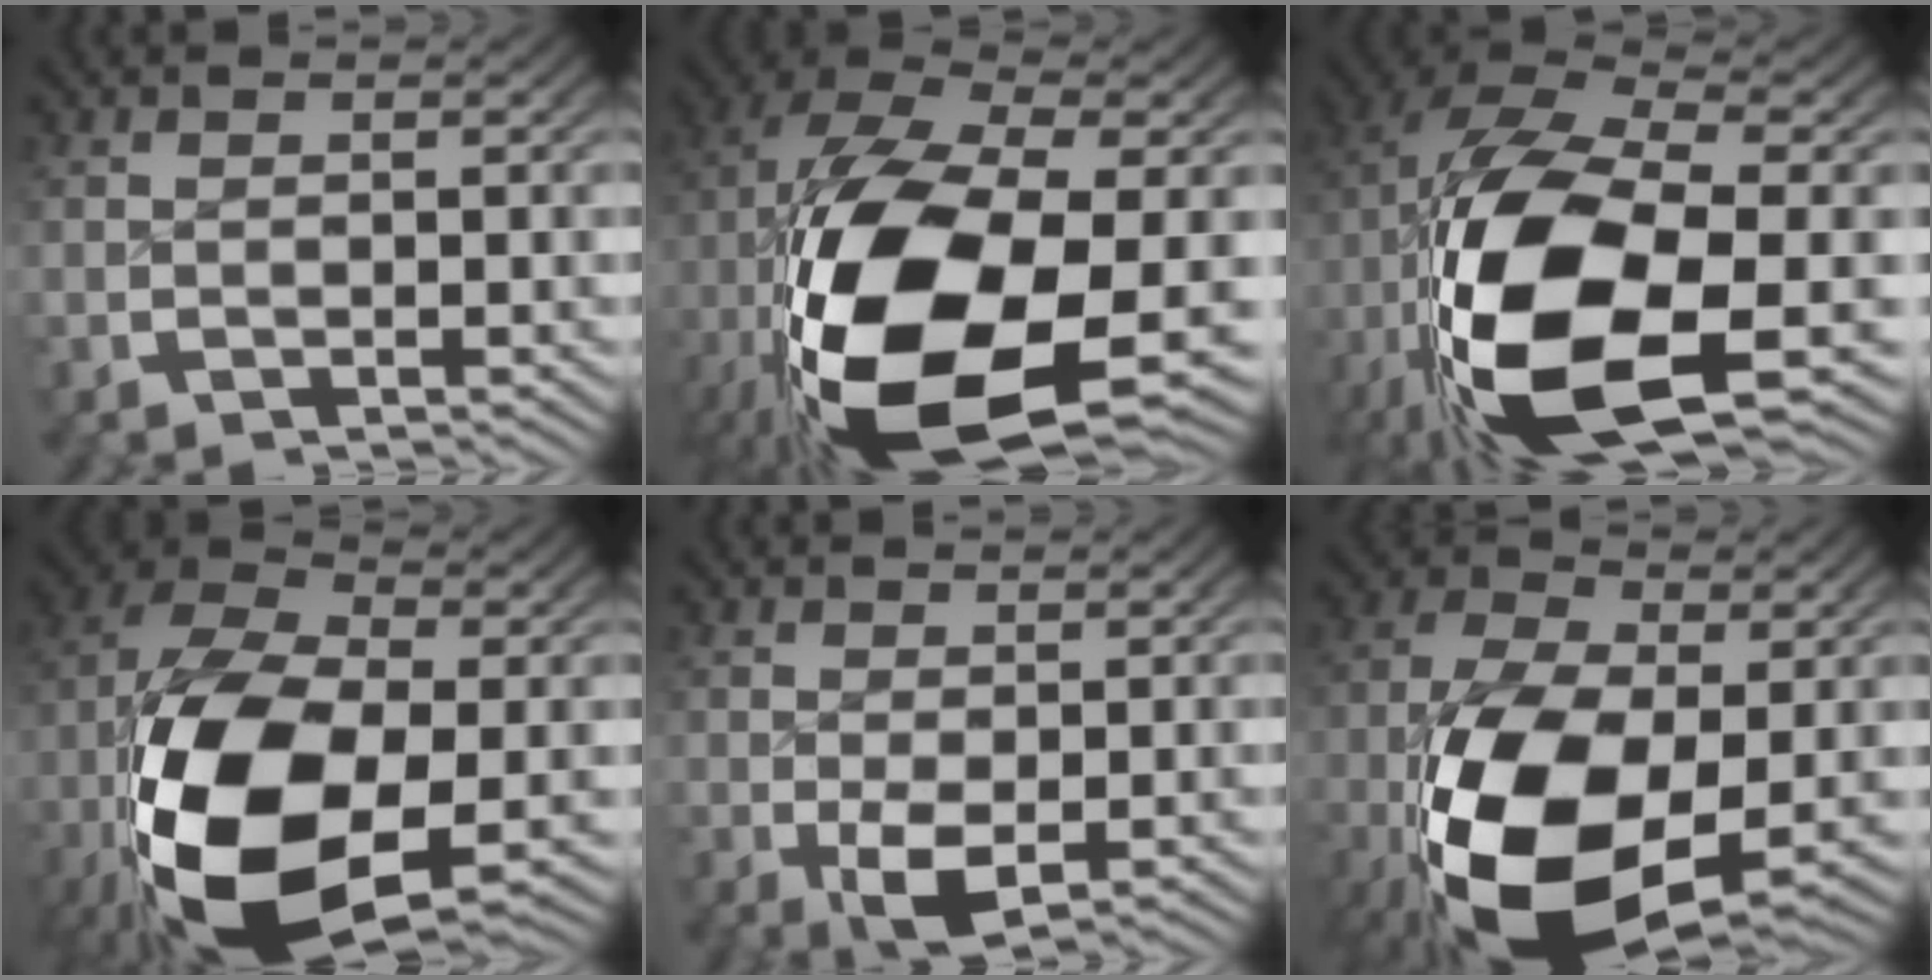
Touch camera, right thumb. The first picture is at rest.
{"total": 22.6, "force": [-3.2, 13.4, 18.0], "torque": [-0.378, -0.081, -0.001]}
{"total": 20.2, "force": [-2.5, 12.0, 16.0], "torque": [-0.356, -0.074, 0.006]}
{"total": 18.2, "force": [-3.8, 10.8, 14.2], "torque": [-0.309, -0.080, -0.017]}
{"total": 3.3, "force": [-0.9, 2.3, 2.3], "torque": [-0.052, -0.022, -0.001]}
{"total": 15.2, "force": [-3.5, 8.9, 11.8], "torque": [-0.252, -0.073, -0.019]}